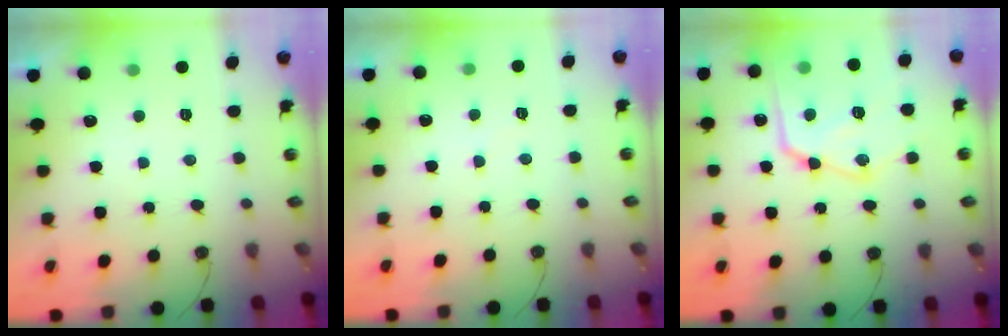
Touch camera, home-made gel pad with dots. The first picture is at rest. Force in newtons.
{"total": 2.0, "press": 2.0, "slide": 0.3}
{"total": 19.2, "press": 19.1, "slide": 1.7}